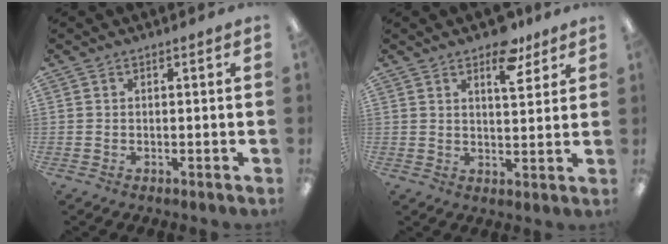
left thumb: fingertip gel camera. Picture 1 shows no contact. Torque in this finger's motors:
{"motor_torque": [-0.17, 0.12, -0.02, -0.18, 0.09]}